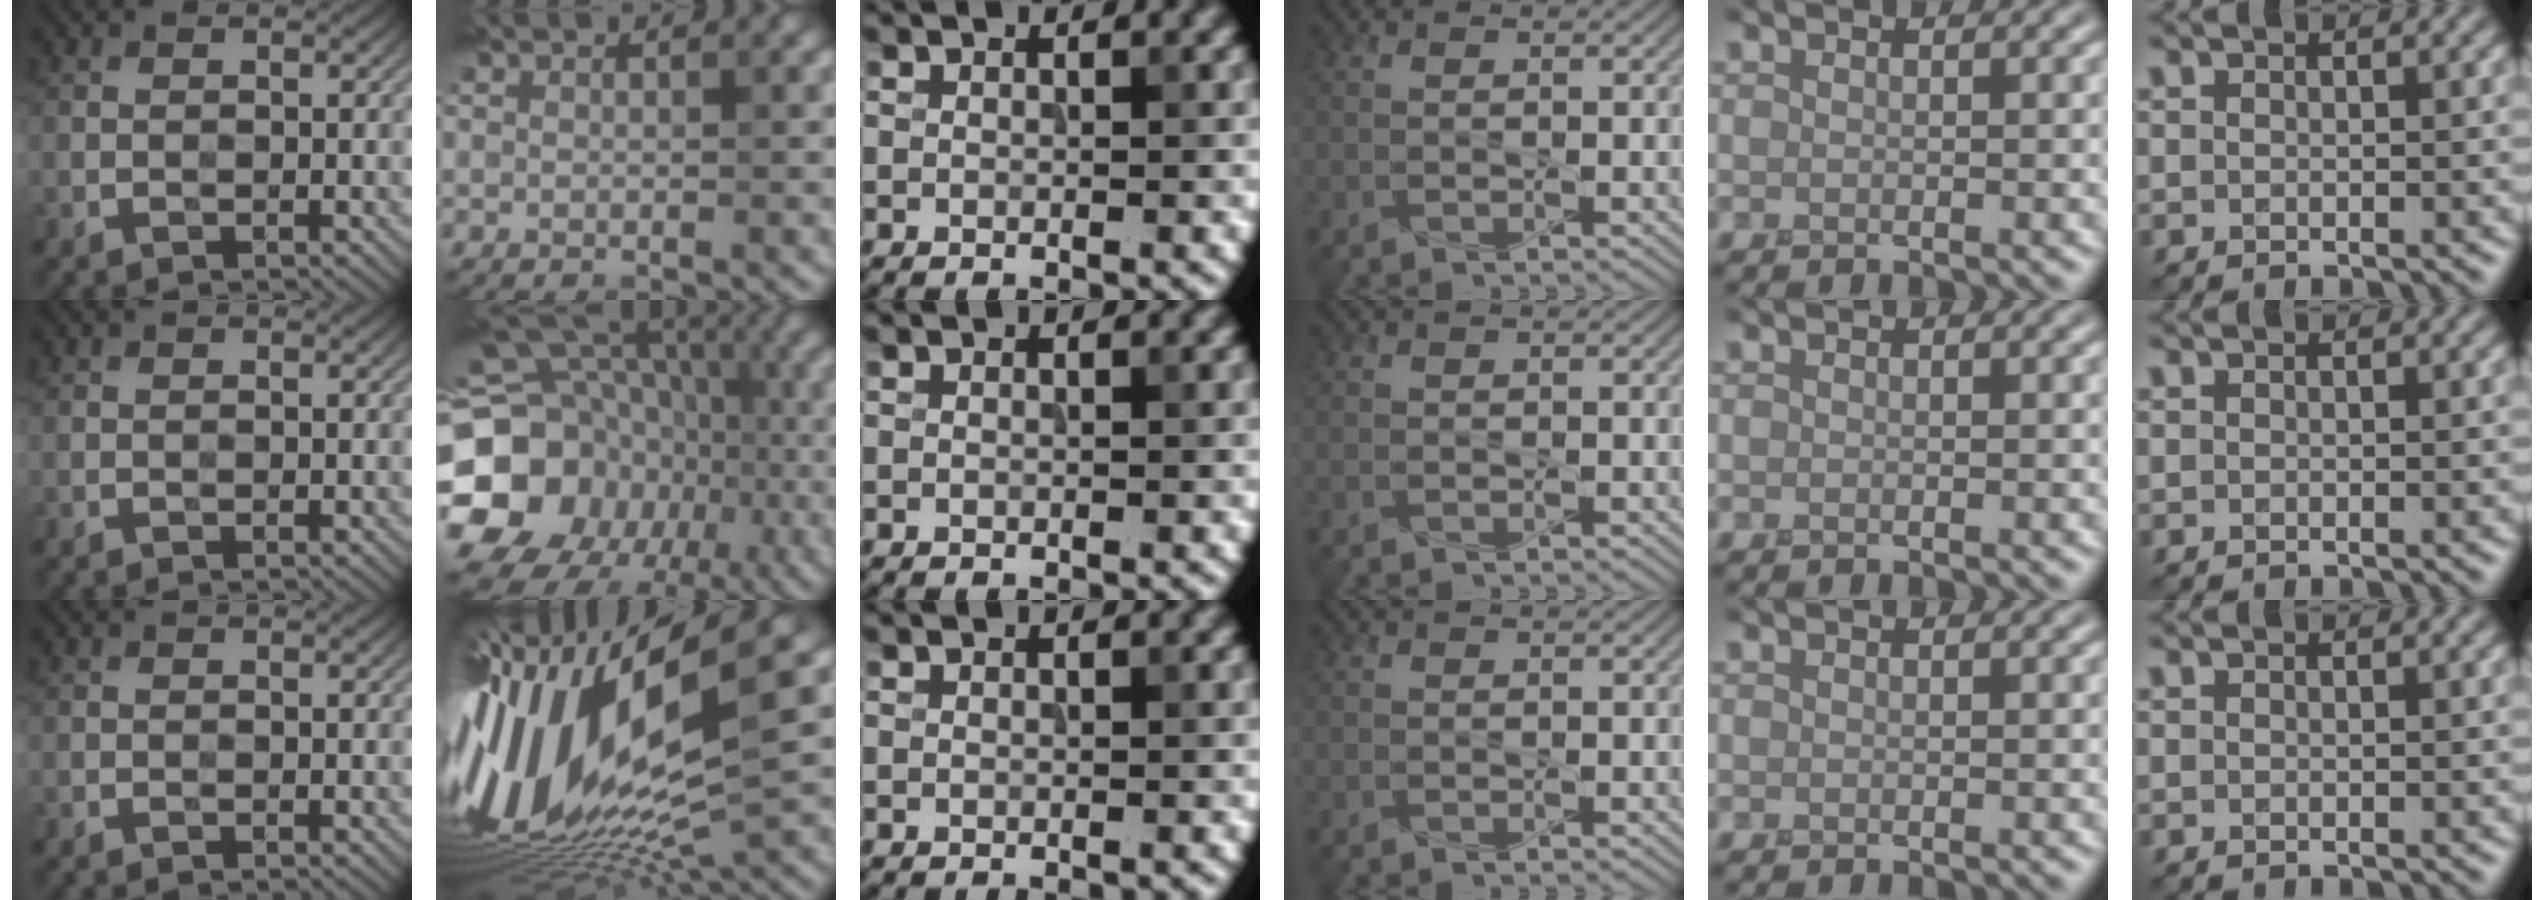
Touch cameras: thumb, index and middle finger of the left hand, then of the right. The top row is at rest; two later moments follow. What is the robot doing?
{"motion": "press", "object": "sticky note"}